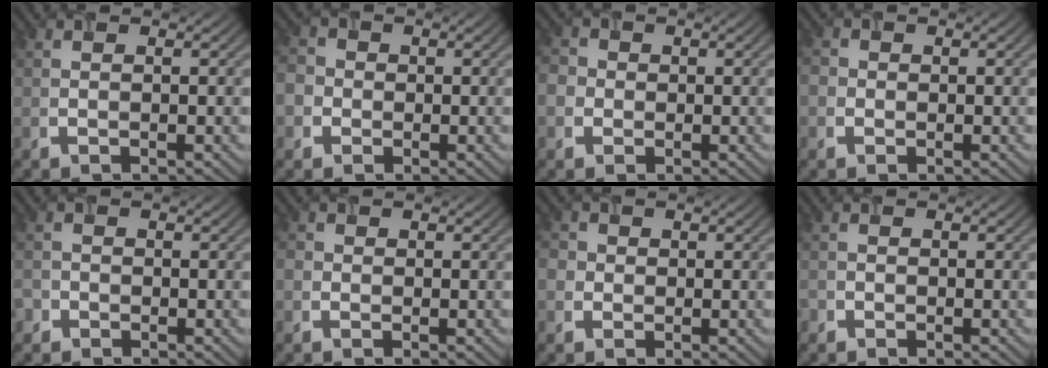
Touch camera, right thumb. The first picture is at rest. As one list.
[{"total": 3.2, "force": [-1.0, 2.9, 0.7], "torque": [-0.018, -0.005, -0.023]}, {"total": 2.7, "force": [-0.7, 2.5, 0.6], "torque": [-0.015, -0.005, -0.012]}, {"total": 1.5, "force": [-0.5, 1.4, 0.1], "torque": [-0.001, -0.008, -0.010]}, {"total": 1.9, "force": [-1.3, 1.3, 0.0], "torque": [0.003, -0.010, -0.029]}, {"total": 1.2, "force": [-0.4, 1.1, 0.1], "torque": [-0.001, -0.007, -0.009]}, {"total": 2.1, "force": [-0.4, 2.0, 0.3], "torque": [-0.007, -0.005, -0.008]}, {"total": 1.1, "force": [-0.9, 0.7, -0.1], "torque": [0.002, -0.009, -0.018]}]